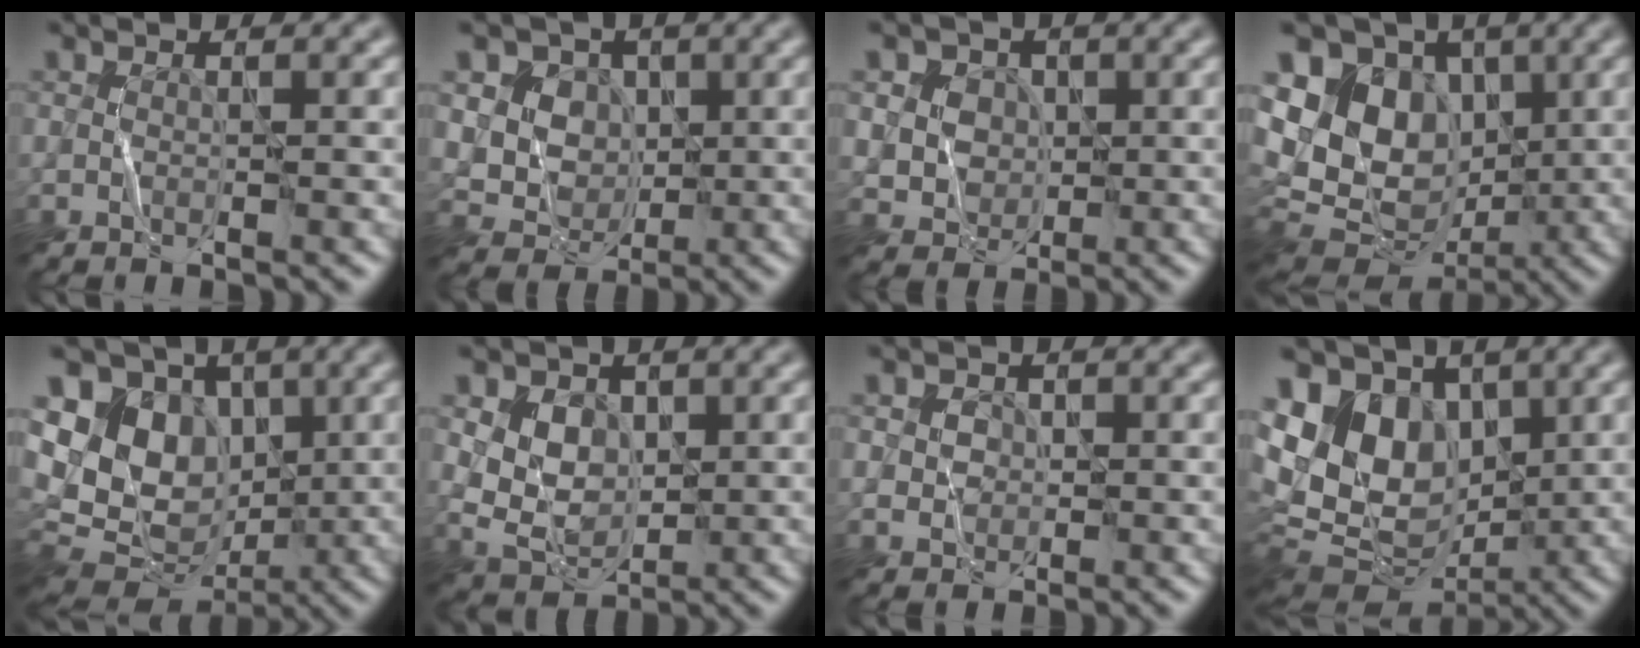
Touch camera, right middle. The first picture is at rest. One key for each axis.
{"total": 5.1, "fx": 2.2, "fy": 4.4, "fz": 1.4, "tx": -0.041, "ty": 0.015, "tz": 0.043}
{"total": 2.5, "fx": 0.9, "fy": 2.3, "fz": -0.1, "tx": -0.013, "ty": -0.003, "tz": 0.025}
{"total": 10.6, "fx": 3.3, "fy": 8.6, "fz": 5.2, "tx": -0.108, "ty": 0.026, "tz": 0.053}
{"total": 9.6, "fx": 3.1, "fy": 7.9, "fz": 4.5, "tx": -0.093, "ty": 0.021, "tz": 0.050}
{"total": 3.1, "fx": 1.0, "fy": 2.6, "fz": 1.3, "tx": -0.036, "ty": -0.001, "tz": 0.026}
{"total": 0.9, "fx": 0.2, "fy": 0.9, "fz": -0.1, "tx": -0.003, "ty": 0.006, "tz": 0.007}
{"total": 9.5, "fx": 3.0, "fy": 7.3, "fz": 5.3, "tx": -0.109, "ty": 0.011, "tz": 0.052}